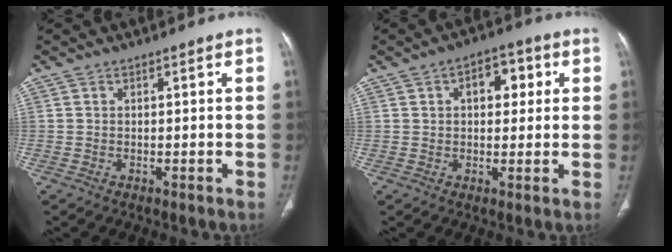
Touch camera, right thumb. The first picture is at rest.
{"total": 6.8, "force": [1.9, 4.2, 5.0], "torque": [-0.041, 0.008, 0.022]}